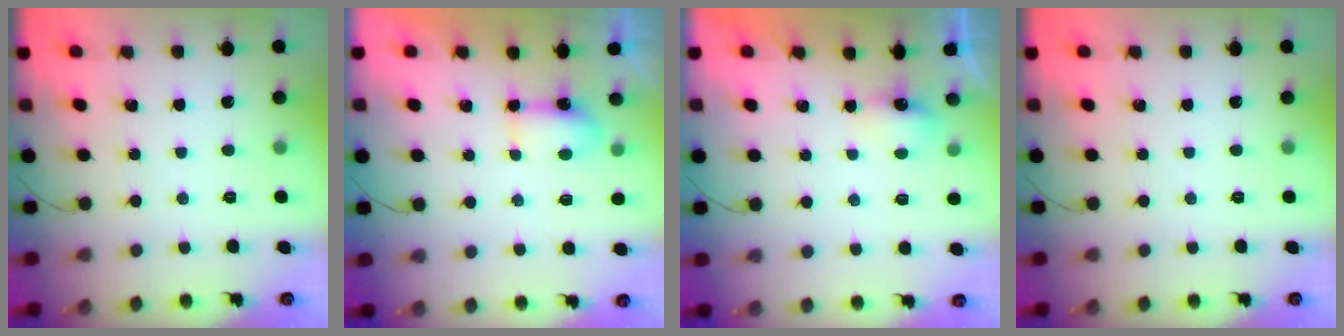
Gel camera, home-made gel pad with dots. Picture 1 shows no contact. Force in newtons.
{"total": 4.2, "press": 4.1, "slide": 0.8}
{"total": 3.7, "press": 3.5, "slide": 1.1}
{"total": 0.0}